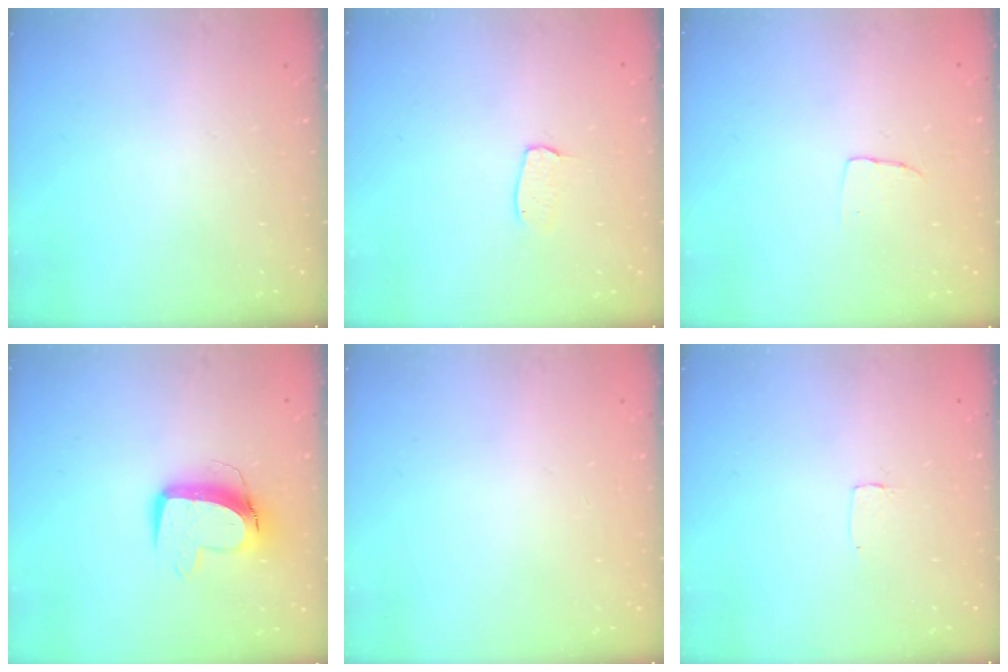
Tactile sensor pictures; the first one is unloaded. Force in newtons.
{"total": 4.0, "press": 4.0, "slide": 0.2}
{"total": 2.9, "press": 2.9, "slide": 0.1}
{"total": 10.9, "press": 10.8, "slide": 1.2}
{"total": 0.8, "press": 0.4, "slide": 0.7}
{"total": 2.6, "press": 2.6, "slide": 0.2}